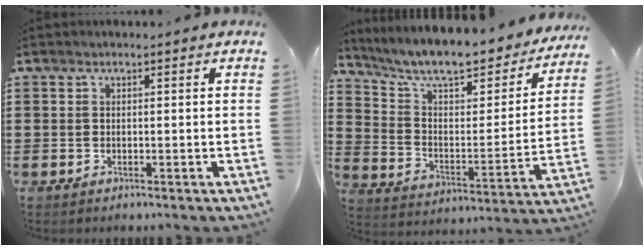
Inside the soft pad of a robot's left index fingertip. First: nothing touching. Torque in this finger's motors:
{"motor_torque": [2.02, -0.12, 0.44, 0.21]}